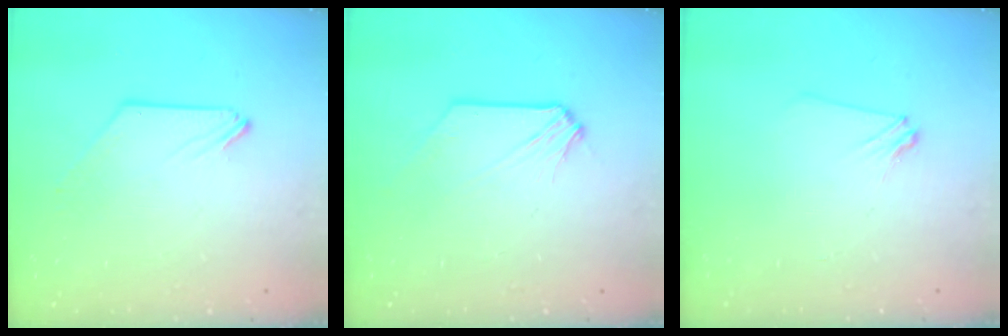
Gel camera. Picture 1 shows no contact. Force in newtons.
{"total": 0.0}
{"total": 2.9, "press": 2.9, "slide": 0.5}